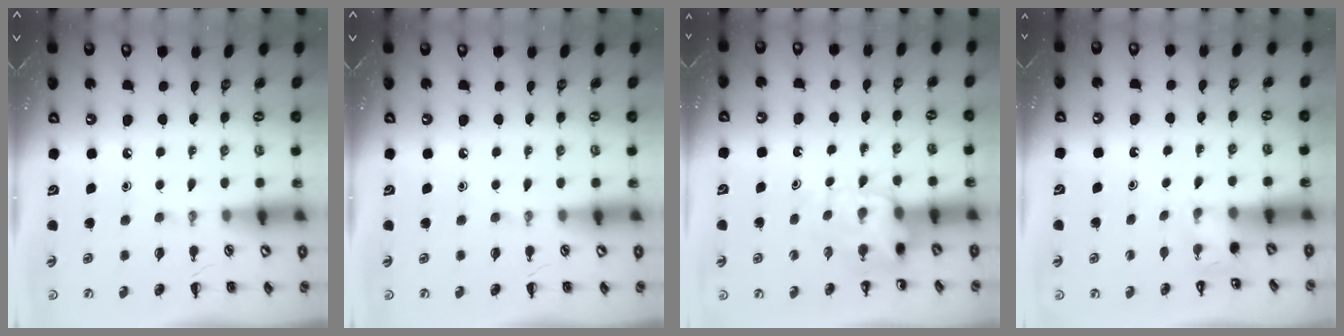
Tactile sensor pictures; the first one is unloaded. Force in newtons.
{"total": 0.0}
{"total": 5.3, "press": 5.3, "slide": 0.5}
{"total": 2.2, "press": 2.1, "slide": 0.7}